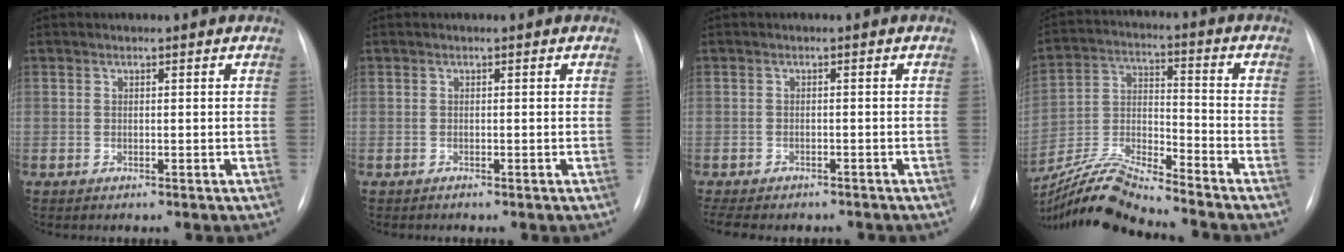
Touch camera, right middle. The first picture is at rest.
{"total": 0.0}
{"total": 10.2, "force": [-8.6, 3.4, 4.2], "torque": [-0.076, 0.000, -0.109]}
{"total": 11.8, "force": [-11.2, -1.4, 3.6], "torque": [-0.075, 0.004, -0.214]}